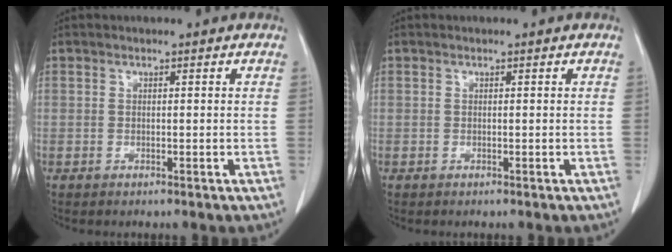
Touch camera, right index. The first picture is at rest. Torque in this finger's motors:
{"motor_torque": [0.00, 0.00, 0.01, 0.00]}